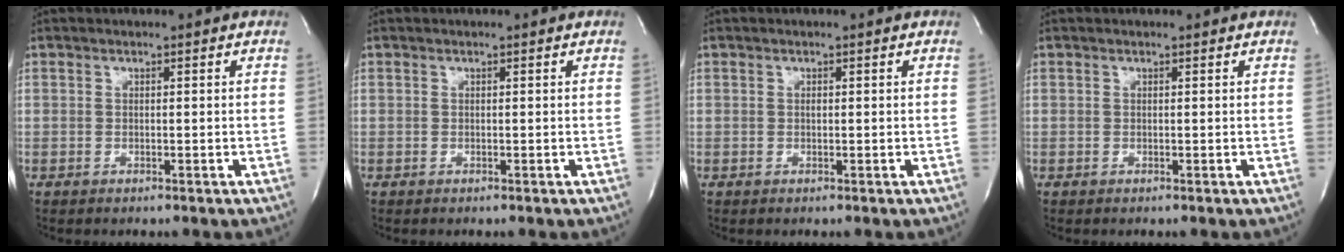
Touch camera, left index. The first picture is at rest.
{"total": 0.0}
{"total": 0.0}
{"total": 0.0}